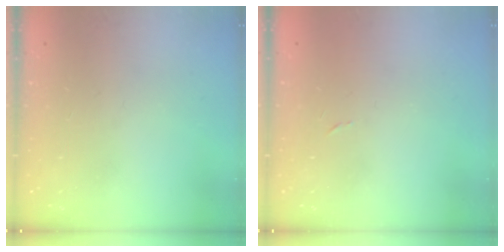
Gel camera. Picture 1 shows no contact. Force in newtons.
{"total": 2.4, "press": 2.4, "slide": 0.4}